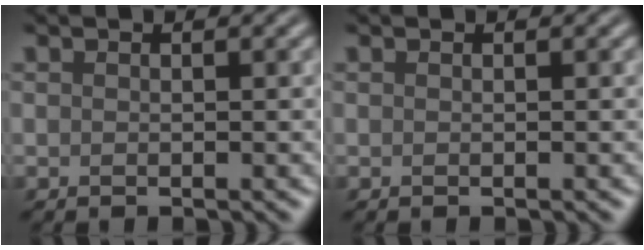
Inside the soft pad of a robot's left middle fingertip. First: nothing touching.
{"total": 0.0}